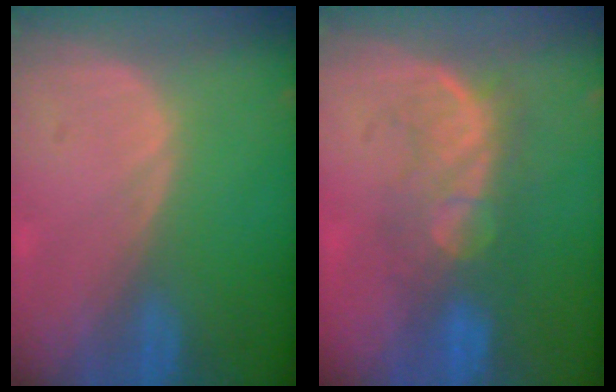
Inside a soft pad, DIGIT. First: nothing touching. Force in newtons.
{"total": 7.7, "press": 7.4, "slide": 2.2}